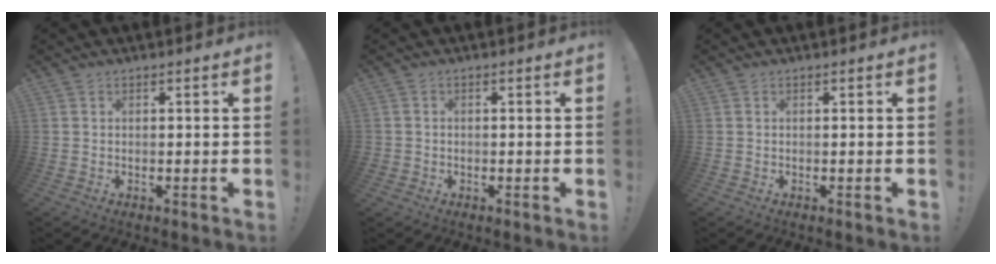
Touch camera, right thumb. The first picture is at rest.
{"total": 1.4, "force": [-0.2, 1.4, 0.1], "torque": [-0.006, 0.004, -0.003]}
{"total": 0.0}